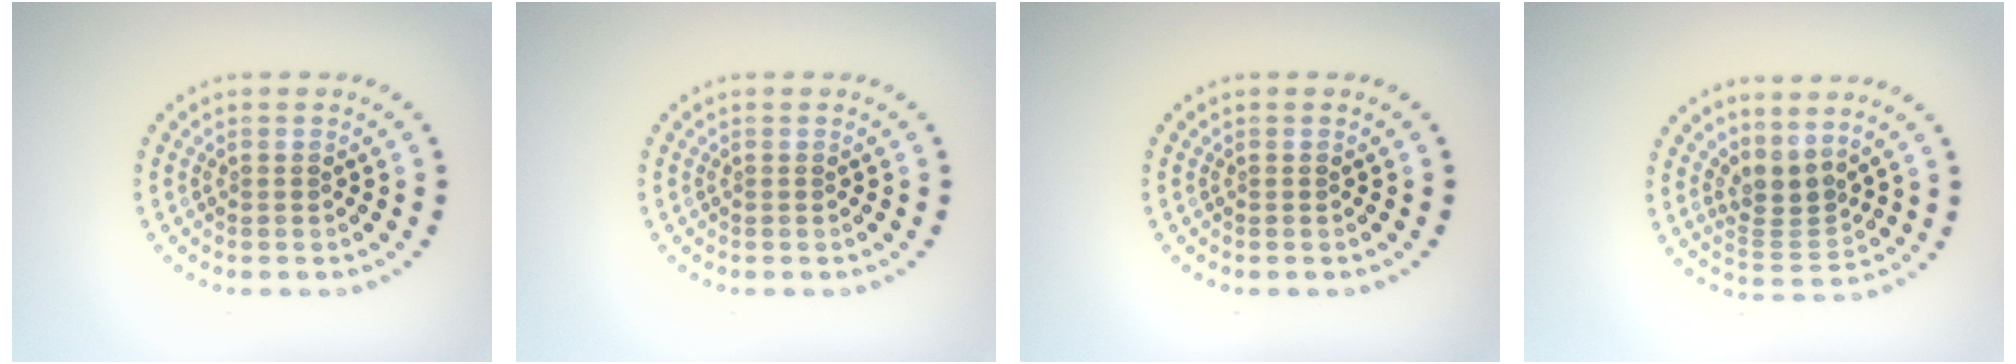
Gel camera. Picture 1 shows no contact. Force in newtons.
{"total": 0.0}
{"total": 0.0}
{"total": 2.8, "press": 2.0, "slide": 2.0}